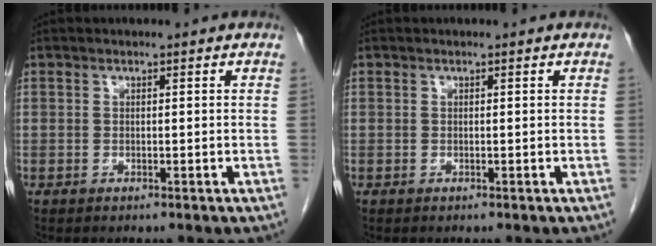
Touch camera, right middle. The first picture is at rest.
{"total": 0.0}